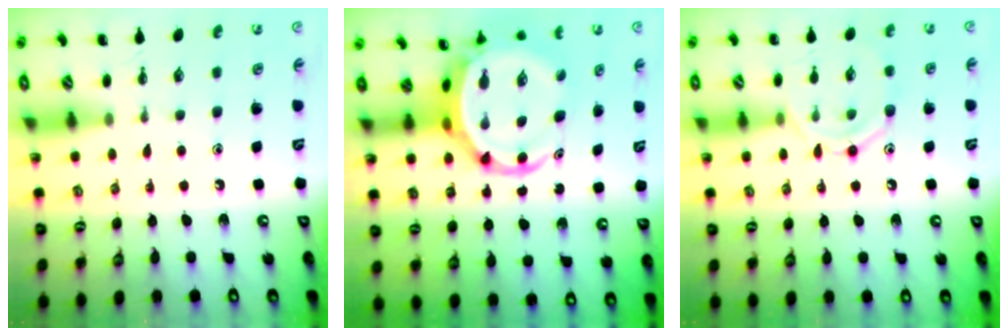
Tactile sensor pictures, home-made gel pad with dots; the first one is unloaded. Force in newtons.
{"total": 8.6, "press": 8.1, "slide": 2.9}
{"total": 10.6, "press": 10.6, "slide": 0.8}